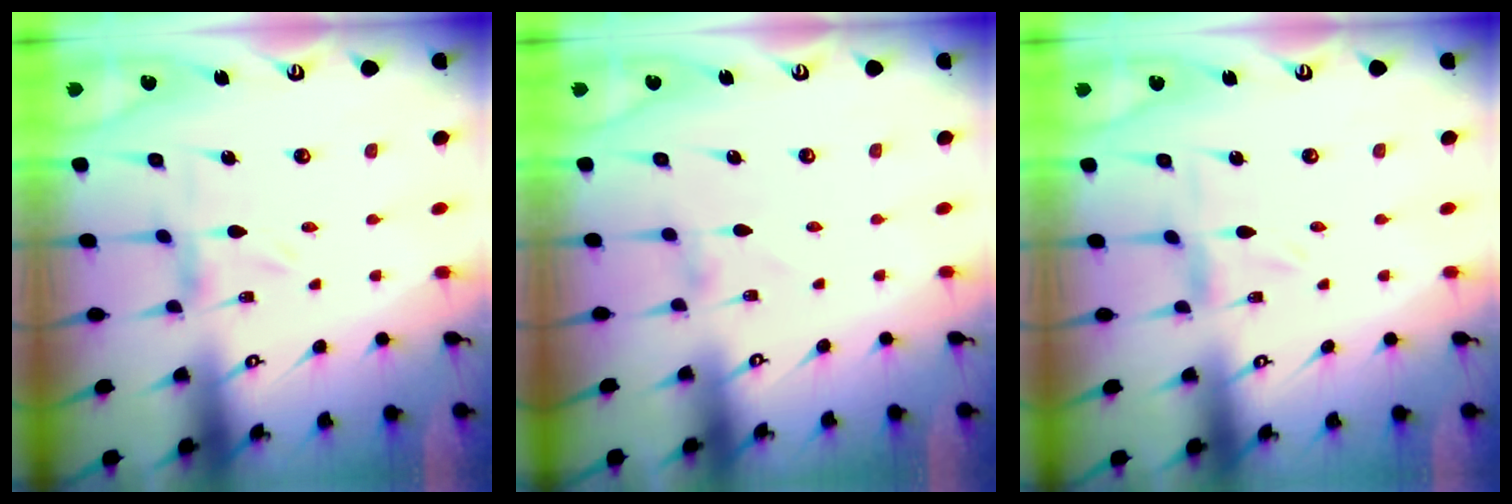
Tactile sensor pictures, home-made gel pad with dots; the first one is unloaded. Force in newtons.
{"total": 0.0}
{"total": 1.0, "press": 1.0, "slide": 0.2}